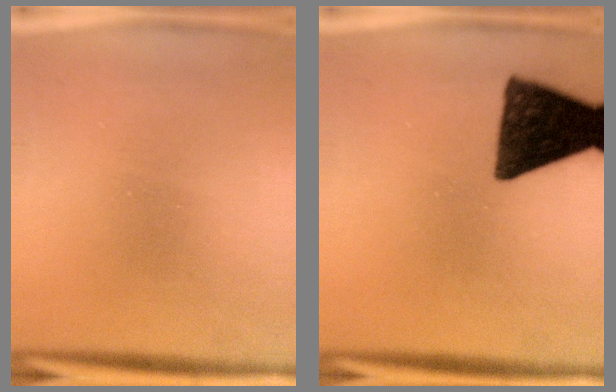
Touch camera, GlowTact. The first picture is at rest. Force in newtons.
{"total": 13.5}